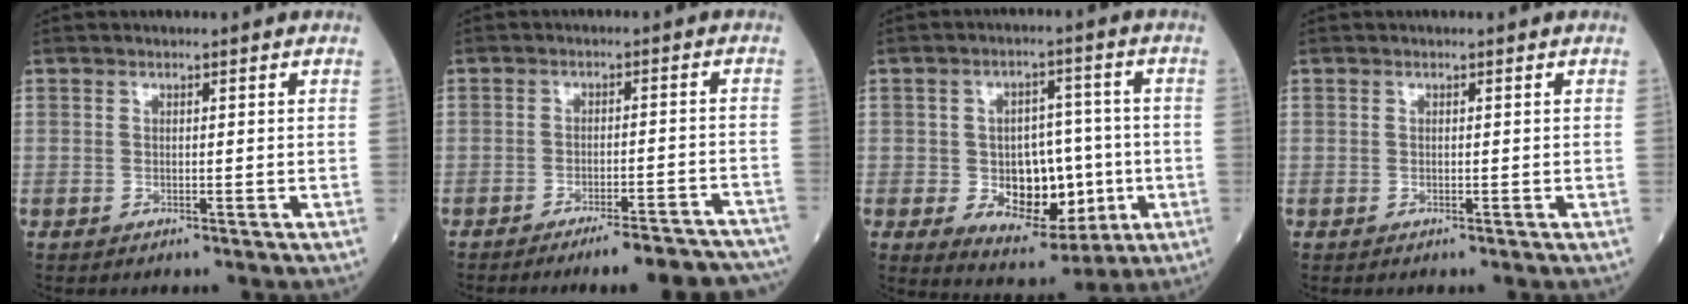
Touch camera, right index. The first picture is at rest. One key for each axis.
{"total": 12.3, "fx": -11.2, "fy": 1.0, "fz": 4.8, "tx": -0.036, "ty": 0.015, "tz": -0.139}
{"total": 11.5, "fx": -2.0, "fy": 6.8, "fz": 9.1, "tx": -0.140, "ty": 0.008, "tz": -0.018}
{"total": 0.0}